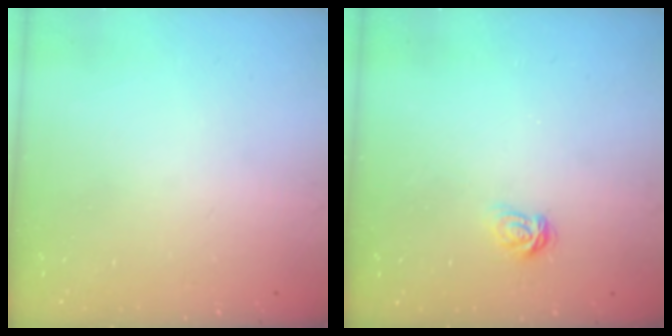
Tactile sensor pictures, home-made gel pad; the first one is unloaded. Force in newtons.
{"total": 5.2, "press": 5.2, "slide": 0.5}